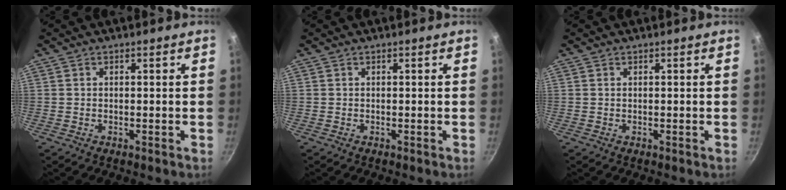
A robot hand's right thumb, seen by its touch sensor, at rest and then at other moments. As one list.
[{"total": 0.0}, {"total": 0.0}]